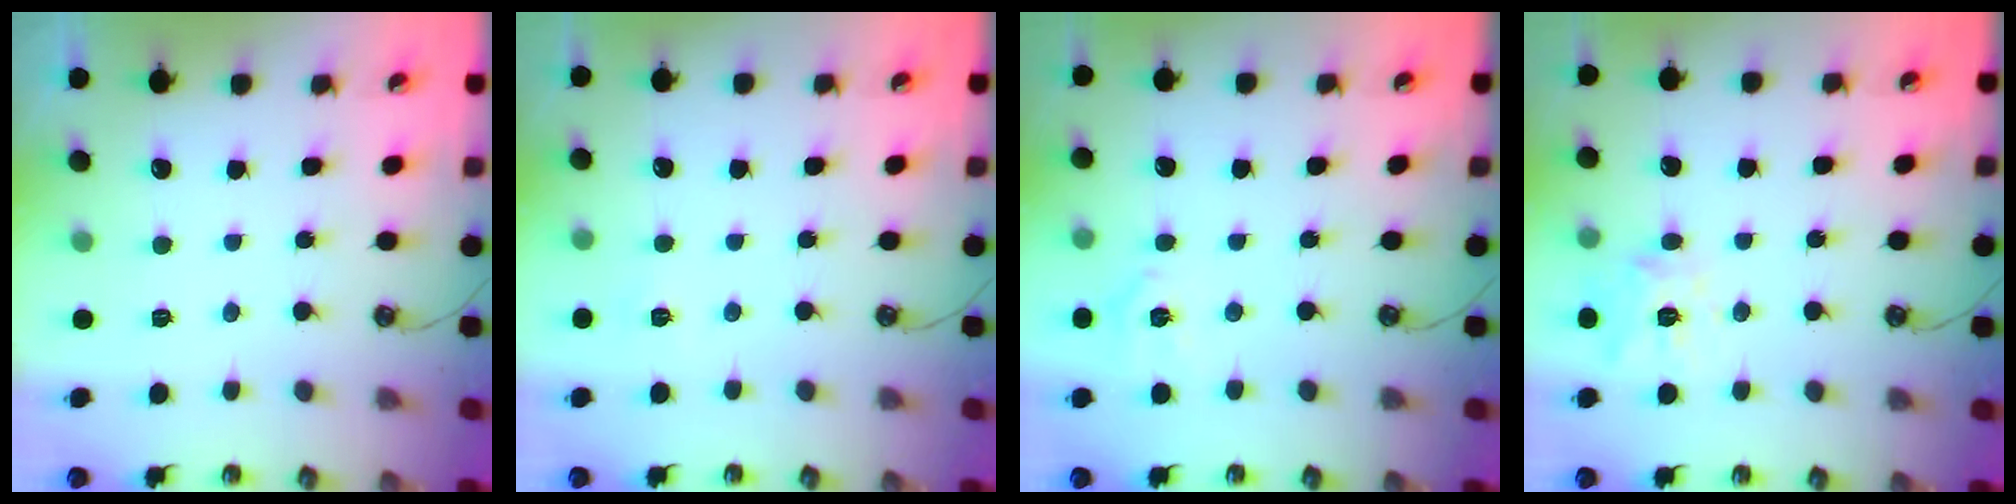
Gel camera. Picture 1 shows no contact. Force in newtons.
{"total": 2.6, "press": 2.6, "slide": 0.3}
{"total": 5.6, "press": 5.6, "slide": 0.1}
{"total": 11.4, "press": 11.3, "slide": 0.9}